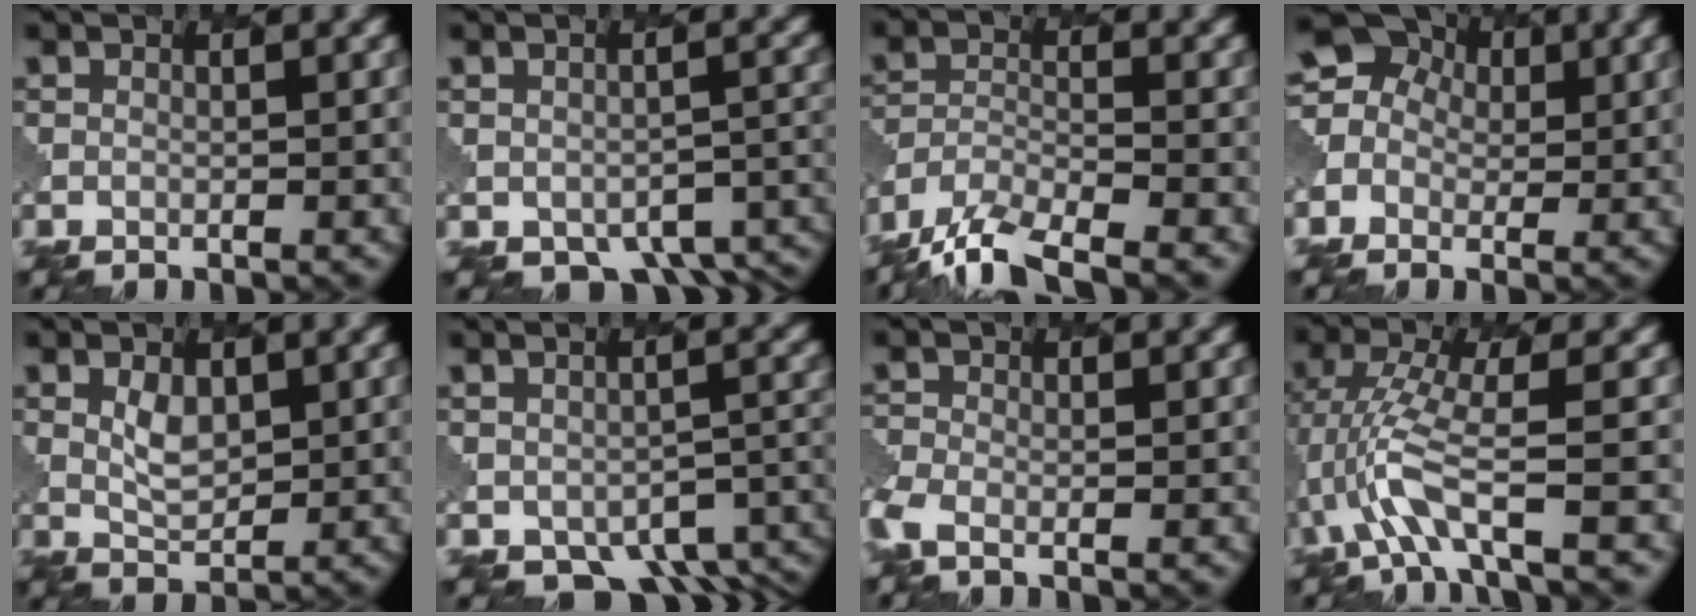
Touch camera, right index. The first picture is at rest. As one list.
[{"total": 6.1, "force": [-4.4, 3.2, 2.7], "torque": [-0.030, -0.025, -0.038]}, {"total": 7.9, "force": [-6.6, 2.4, 3.6], "torque": [-0.072, -0.019, -0.120]}, {"total": 9.2, "force": [1.5, 8.2, 3.8], "torque": [-0.074, 0.039, -0.027]}, {"total": 2.4, "force": [1.1, 1.5, 1.5], "torque": [-0.034, -0.004, 0.026]}, {"total": 6.1, "force": [-3.4, 3.7, 3.5], "torque": [-0.037, -0.029, -0.033]}, {"total": 2.2, "force": [-1.3, 1.1, 1.5], "torque": [-0.039, -0.008, -0.034]}, {"total": 4.6, "force": [-1.6, 0.9, 4.2], "torque": [-0.103, -0.002, -0.033]}]